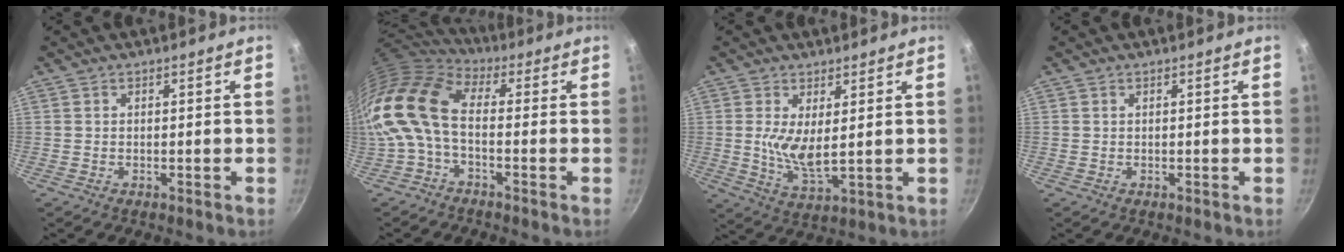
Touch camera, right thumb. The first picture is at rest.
{"total": 14.2, "force": [-1.4, 7.7, 11.8], "torque": [-0.244, 0.021, -0.047]}
{"total": 7.1, "force": [1.5, 2.6, 6.4], "torque": [-0.122, -0.024, 0.035]}
{"total": 0.0}